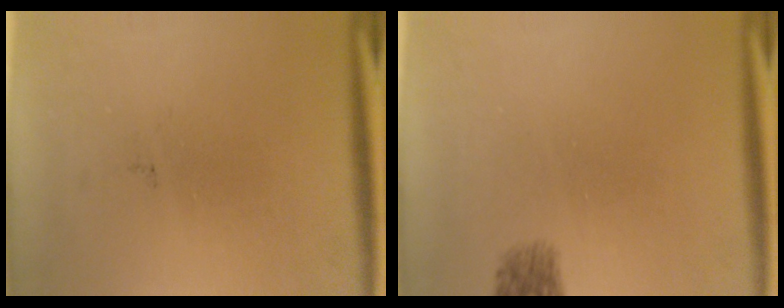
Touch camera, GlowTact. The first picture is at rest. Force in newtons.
{"total": 1.8}